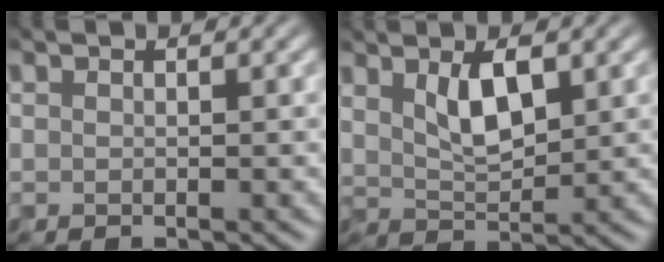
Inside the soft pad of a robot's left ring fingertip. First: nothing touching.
{"total": 3.4, "force": [1.4, 1.4, 2.8], "torque": [-0.061, 0.000, 0.027]}